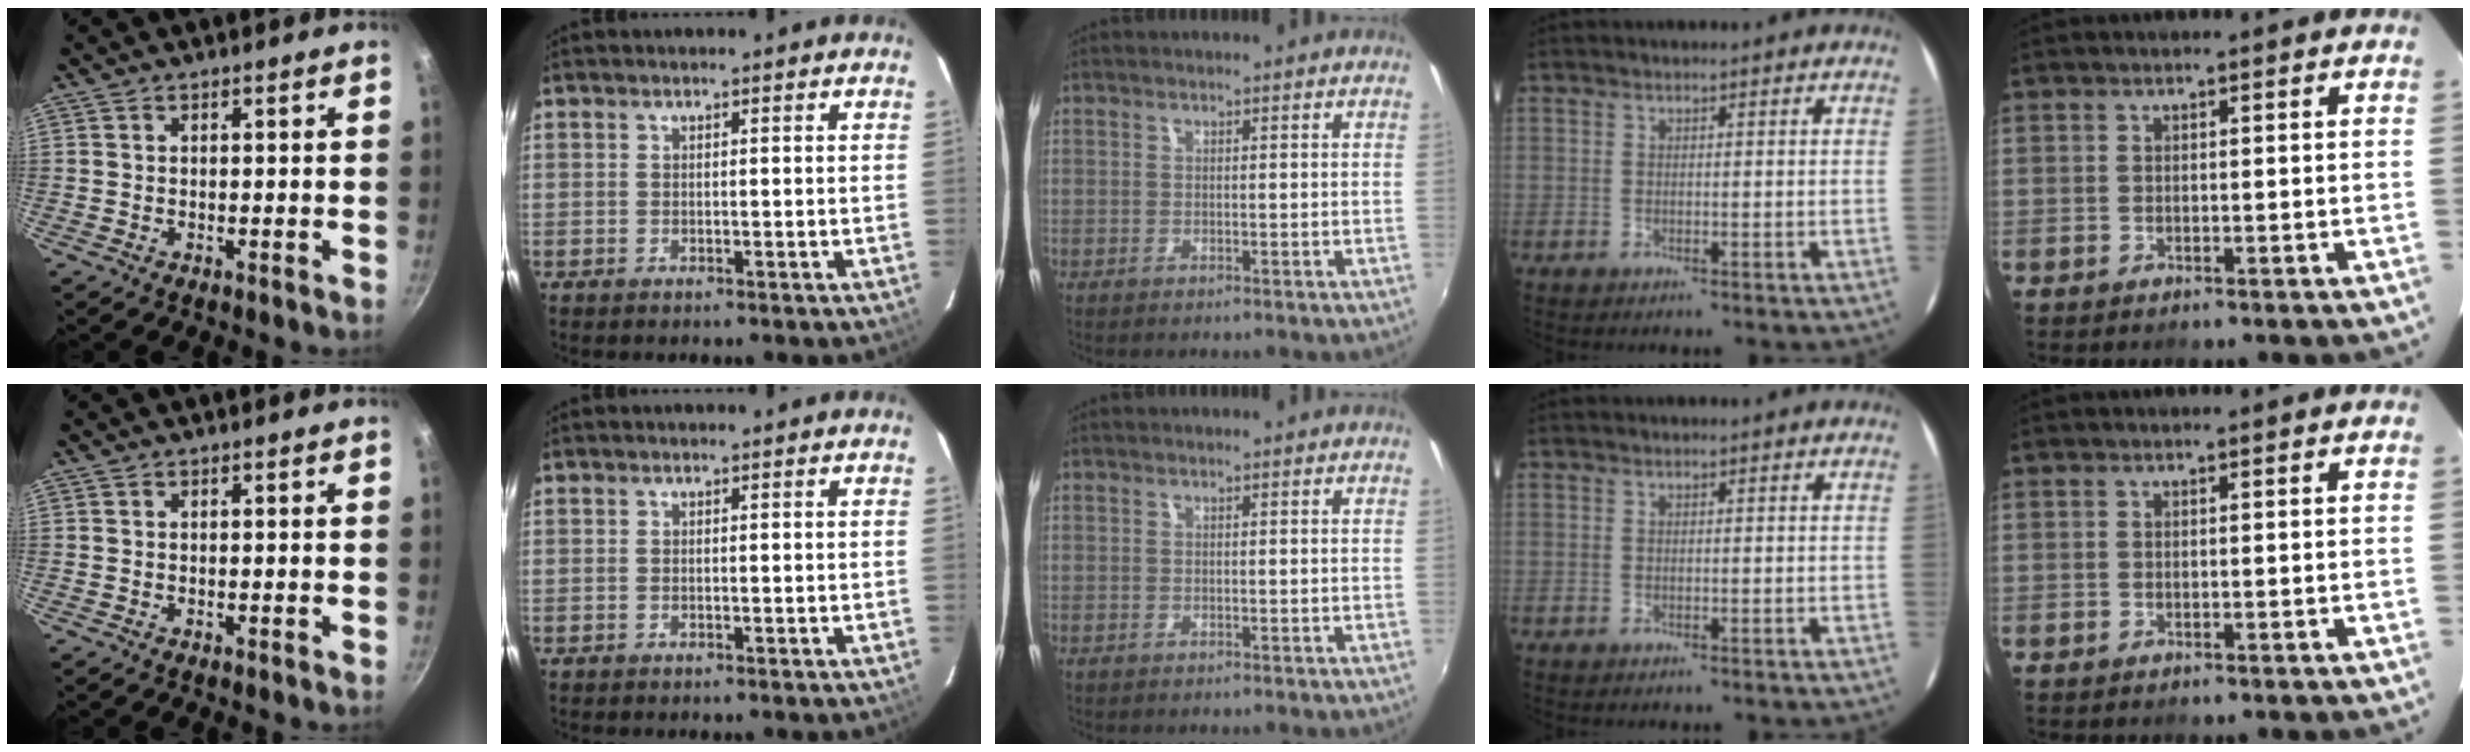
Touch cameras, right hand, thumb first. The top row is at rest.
{}